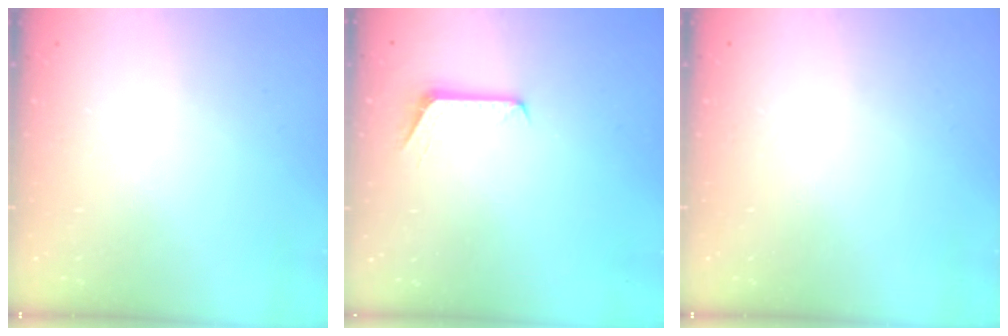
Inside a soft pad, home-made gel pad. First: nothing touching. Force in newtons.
{"total": 6.0, "press": 6.0, "slide": 0.5}
{"total": 0.0}